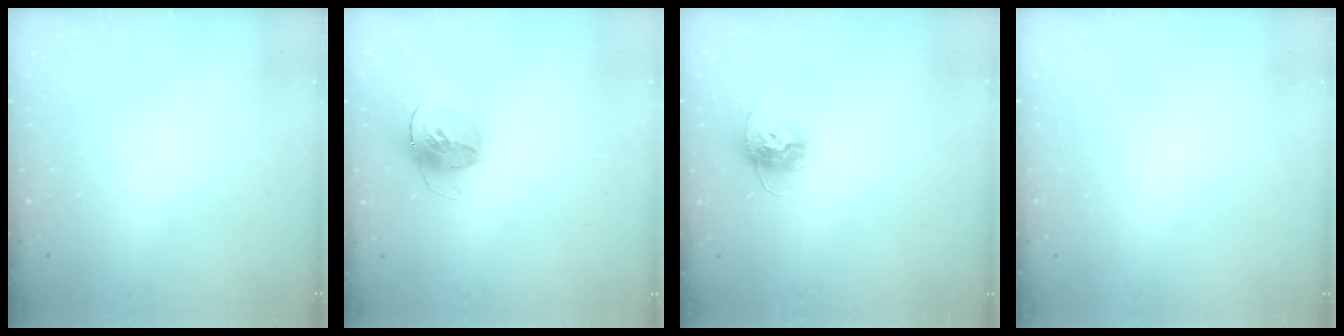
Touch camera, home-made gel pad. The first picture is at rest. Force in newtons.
{"total": 15.4, "press": 15.3, "slide": 1.7}
{"total": 10.5, "press": 10.4, "slide": 0.9}
{"total": 0.7, "press": 0.7, "slide": 0.1}